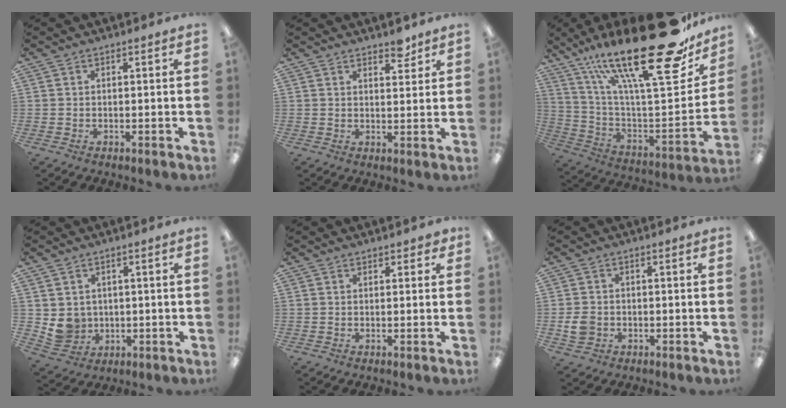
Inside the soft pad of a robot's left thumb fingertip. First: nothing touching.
{"total": 3.8, "force": [3.3, 1.4, 1.3], "torque": [0.002, -0.023, 0.055]}
{"total": 31.1, "force": [20.8, 8.0, 21.8], "torque": [-0.347, -0.136, 0.338]}
{"total": 5.9, "force": [1.4, 5.5, 1.3], "torque": [-0.037, -0.008, 0.031]}
{"total": 1.6, "force": [1.3, 0.8, 0.4], "torque": [-0.002, -0.001, 0.022]}
{"total": 3.9, "force": [-0.7, 3.3, 1.8], "torque": [-0.029, 0.000, -0.013]}